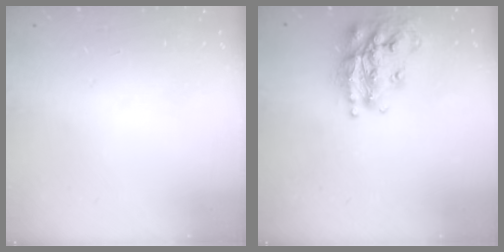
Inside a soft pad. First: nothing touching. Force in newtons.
{"total": 18.0, "press": 17.9, "slide": 1.6}